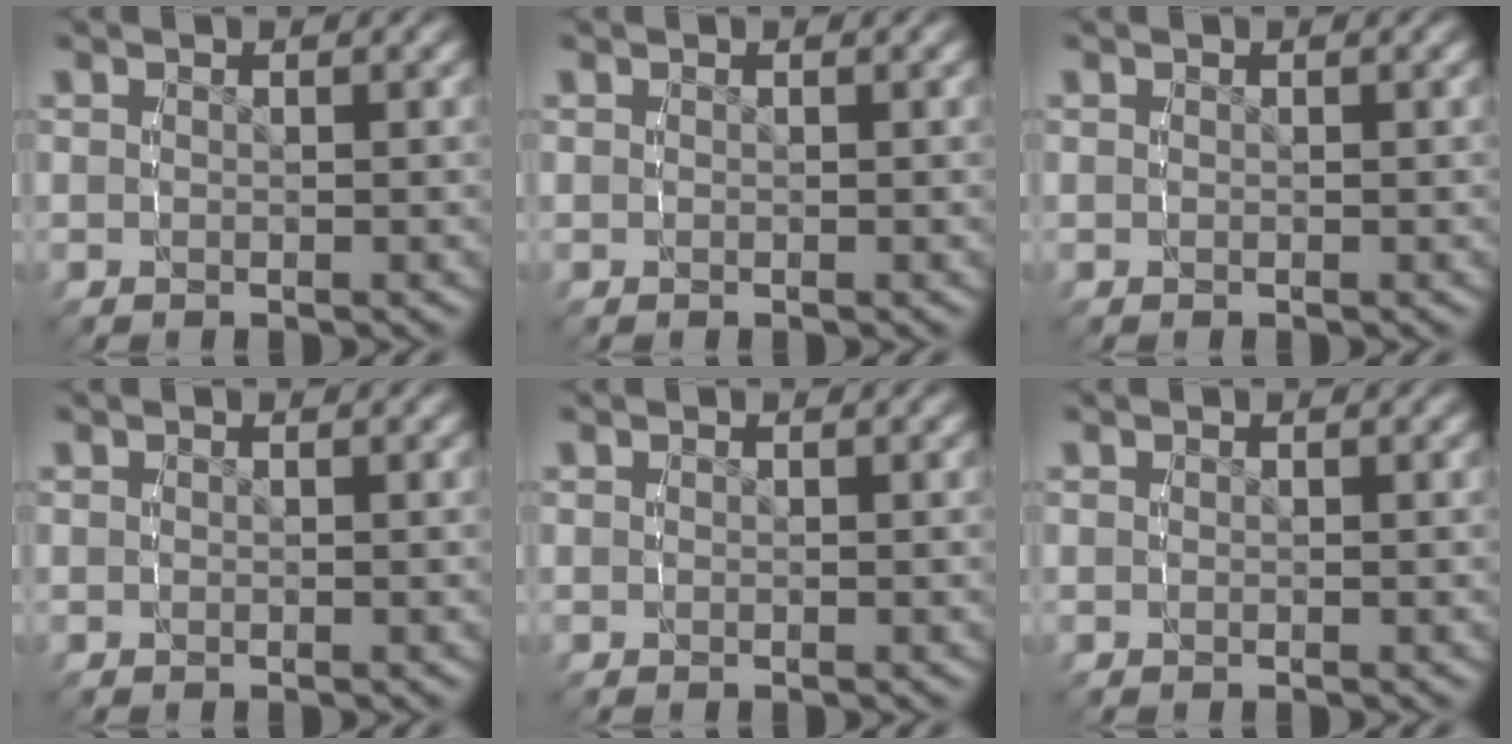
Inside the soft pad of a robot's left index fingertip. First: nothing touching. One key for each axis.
{"total": 0.0}
{"total": 0.0}
{"total": 0.0}
{"total": 0.0}
{"total": 0.0}